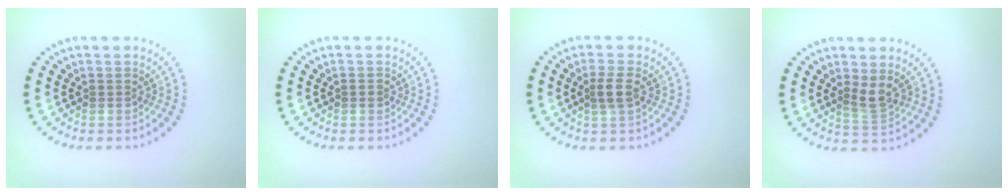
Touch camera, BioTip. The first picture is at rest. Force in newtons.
{"total": 0.8, "press": 0.7, "slide": 0.1}
{"total": 1.9, "press": 1.7, "slide": 0.8}
{"total": 1.9, "press": 1.6, "slide": 1.1}